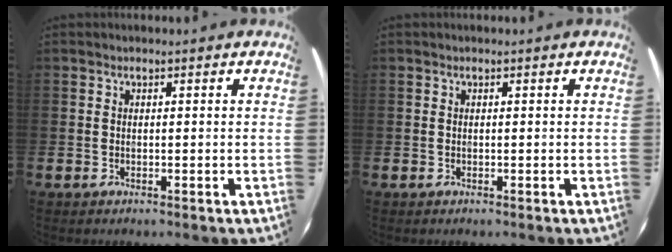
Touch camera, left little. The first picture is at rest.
{"total": 0.0}